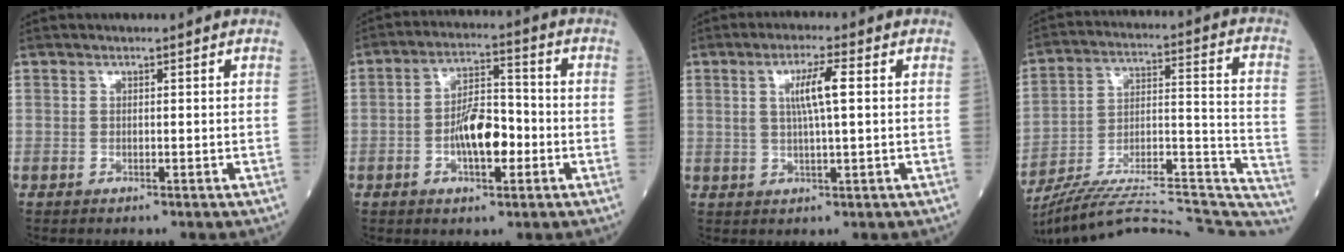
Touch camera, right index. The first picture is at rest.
{"total": 8.4, "force": [-2.0, 3.2, 7.5], "torque": [-0.135, 0.014, -0.037]}
{"total": 5.6, "force": [1.3, 0.3, 5.4], "torque": [-0.101, 0.003, 0.023]}
{"total": 31.1, "force": [-28.5, 3.2, 12.1], "torque": [-0.137, 0.002, -0.409]}